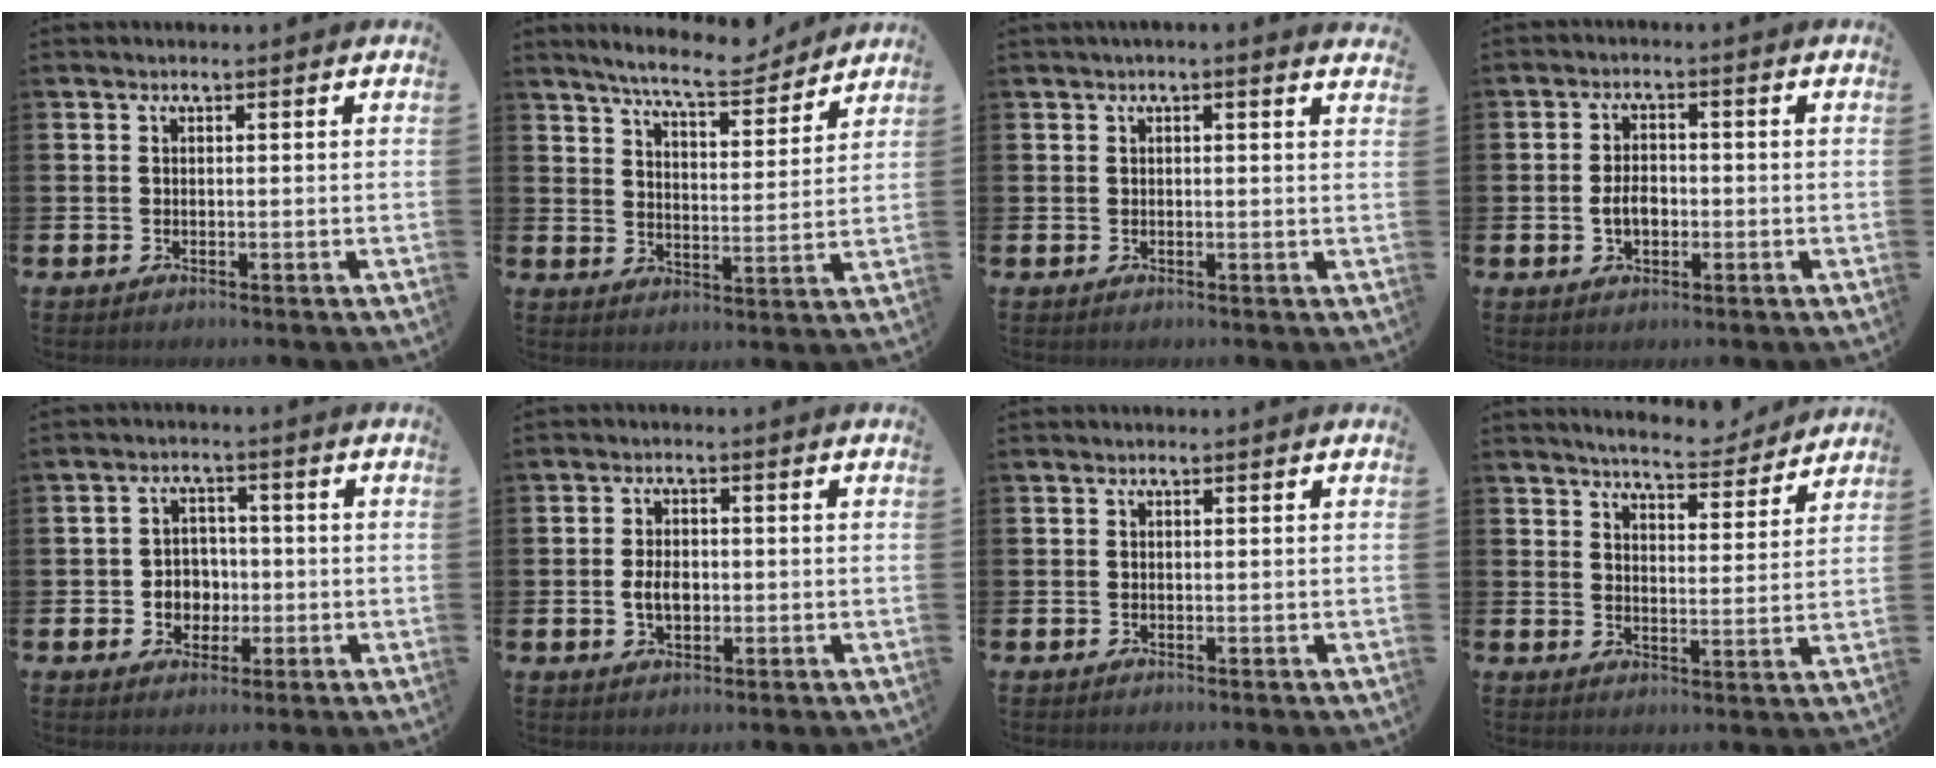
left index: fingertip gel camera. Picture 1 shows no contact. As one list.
[{"total": 7.8, "force": [7.3, 0.6, 2.5], "torque": [-0.061, -0.045, 0.127]}, {"total": 0.8, "force": [0.6, -0.2, 0.5], "torque": [-0.010, -0.001, 0.011]}, {"total": 3.4, "force": [-0.7, 2.2, 2.5], "torque": [-0.036, 0.001, -0.017]}, {"total": 3.8, "force": [-0.5, 3.6, 1.1], "torque": [-0.016, -0.001, -0.020]}, {"total": 3.5, "force": [-0.3, 2.3, 2.6], "torque": [-0.033, -0.002, -0.011]}, {"total": 0.0}, {"total": 5.6, "force": [5.5, 0.5, 0.8], "torque": [-0.021, -0.038, 0.095]}]